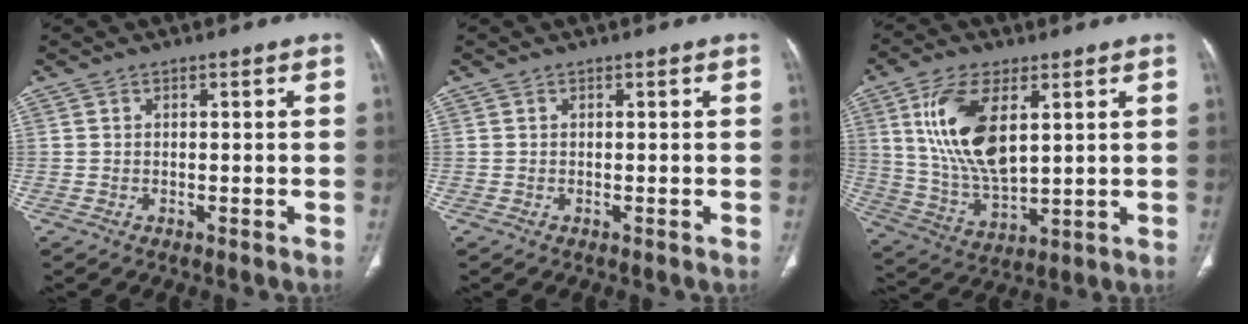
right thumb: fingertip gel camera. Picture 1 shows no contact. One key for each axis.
{"total": 0.0}
{"total": 15.8, "fx": 5.0, "fy": 7.6, "fz": 12.9, "tx": -0.251, "ty": -0.021, "tz": 0.105}